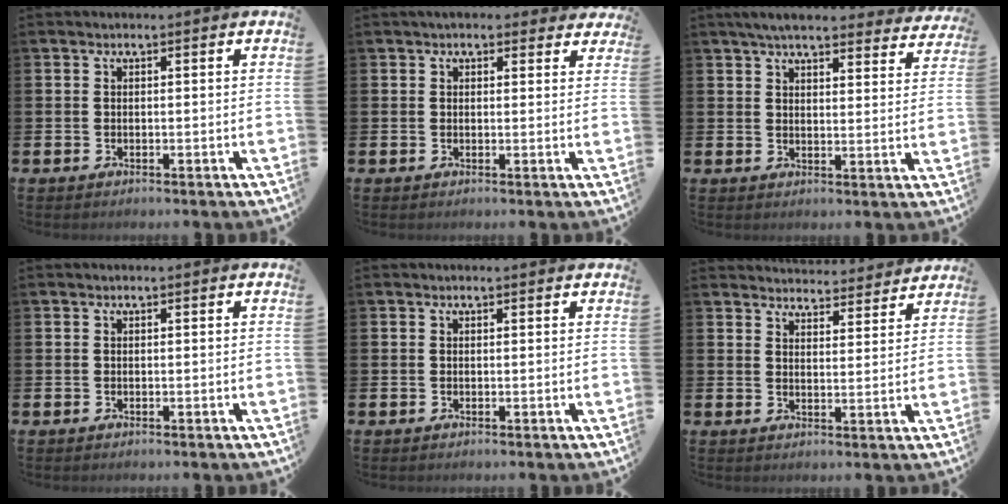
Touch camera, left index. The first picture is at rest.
{"total": 2.6, "force": [2.3, 1.1, 0.3], "torque": [0.000, -0.007, 0.039]}
{"total": 5.6, "force": [5.2, 1.0, 1.8], "torque": [-0.047, -0.023, 0.092]}
{"total": 0.0}
{"total": 0.0}
{"total": 4.3, "force": [4.3, 0.5, -0.2], "torque": [0.003, -0.035, 0.073]}